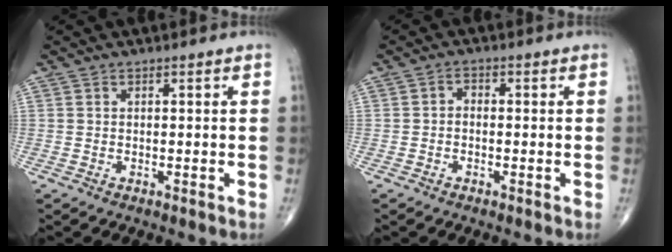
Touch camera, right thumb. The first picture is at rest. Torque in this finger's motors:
{"motor_torque": [-0.19, 0.12, 0.24, -0.02, -0.02]}